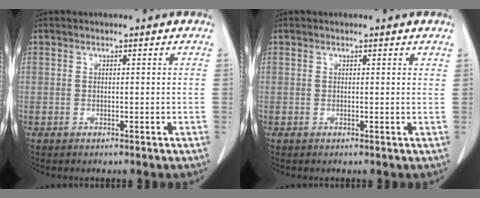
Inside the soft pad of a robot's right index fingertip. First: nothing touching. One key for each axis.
{"total": 0.6, "fx": 0.5, "fy": 0.2, "fz": 0.2, "tx": -0.004, "ty": 0.001, "tz": 0.004}